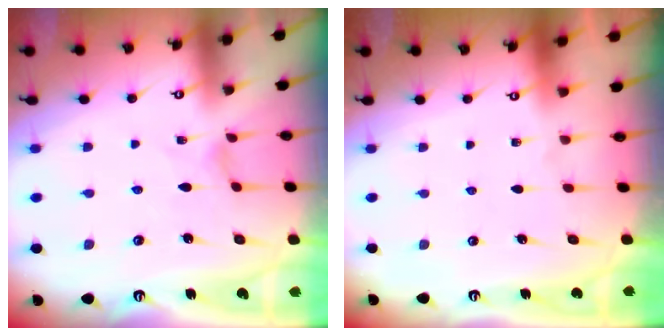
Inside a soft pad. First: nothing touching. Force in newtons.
{"total": 0.0}